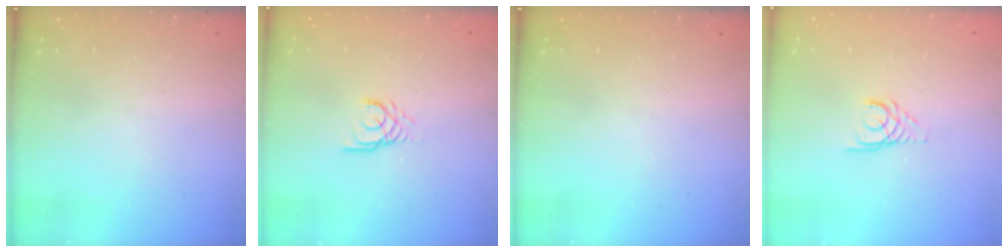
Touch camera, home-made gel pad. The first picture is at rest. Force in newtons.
{"total": 3.0, "press": 3.0, "slide": 0.3}
{"total": 0.0}
{"total": 2.7, "press": 2.7, "slide": 0.3}